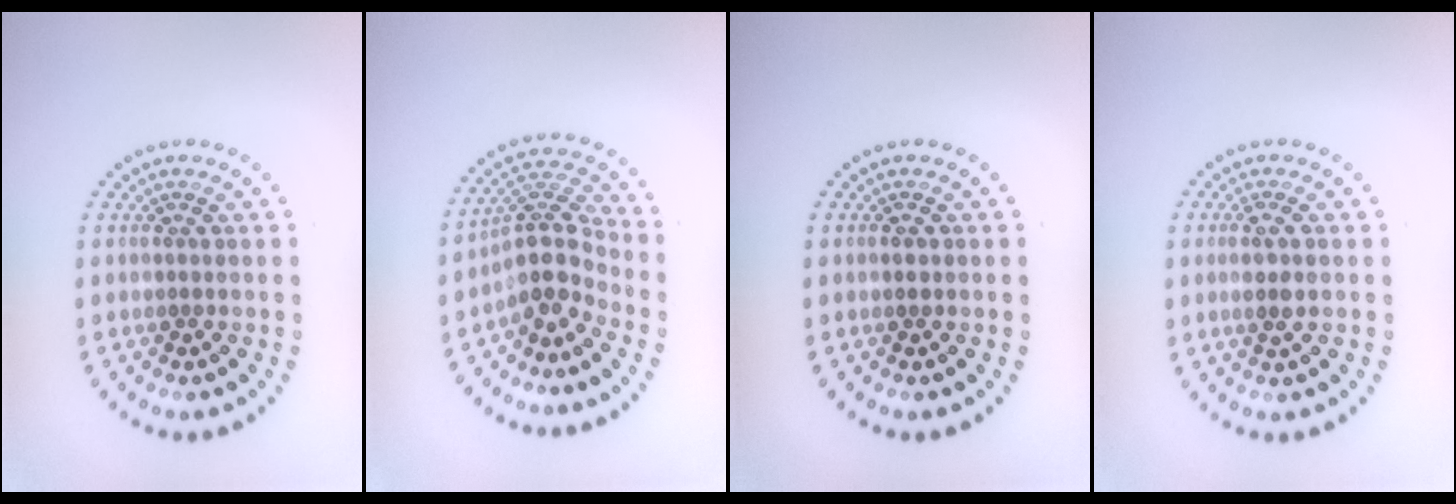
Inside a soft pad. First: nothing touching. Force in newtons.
{"total": 4.3, "press": 3.3, "slide": 2.8}
{"total": 1.1, "press": 1.1, "slide": 0.1}
{"total": 1.6, "press": 1.5, "slide": 0.7}